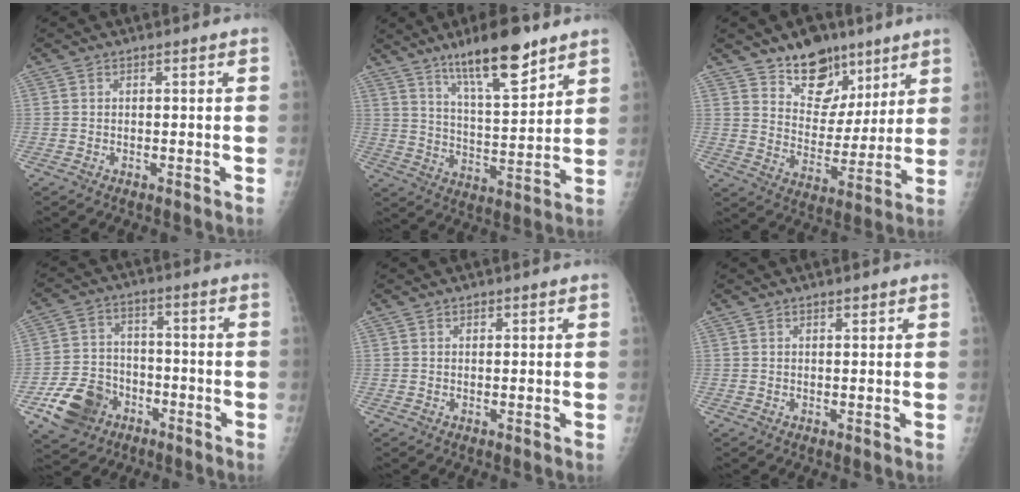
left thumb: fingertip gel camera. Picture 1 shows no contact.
{"total": 14.7, "force": [9.9, 3.7, 10.2], "torque": [-0.149, -0.060, 0.172]}
{"total": 13.3, "force": [9.1, 8.3, 5.0], "torque": [-0.036, -0.057, 0.156]}
{"total": 11.2, "force": [-5.4, 8.7, 4.6], "torque": [-0.068, 0.031, -0.093]}
{"total": 0.7, "force": [0.5, 0.4, 0.2], "torque": [0.002, -0.003, 0.006]}
{"total": 1.0, "force": [0.8, 0.3, 0.6], "torque": [-0.007, -0.005, 0.013]}